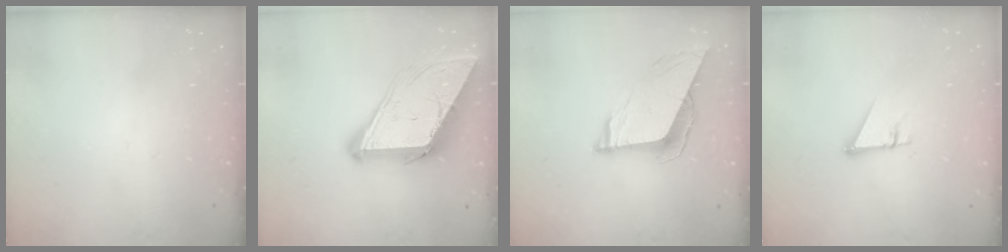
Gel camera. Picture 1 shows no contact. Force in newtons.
{"total": 18.6, "press": 18.5, "slide": 2.0}
{"total": 8.9, "press": 8.9, "slide": 1.2}
{"total": 2.7, "press": 2.7, "slide": 0.2}